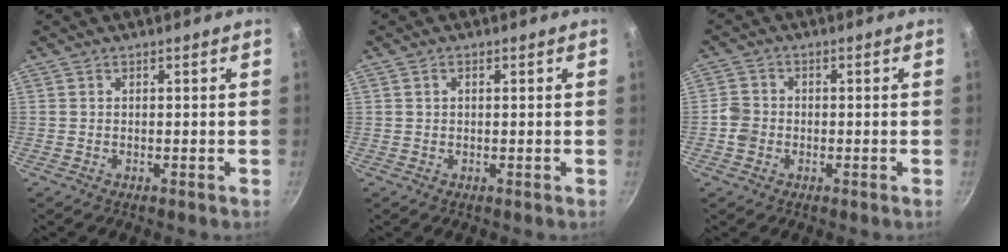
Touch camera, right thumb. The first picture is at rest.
{"total": 0.9, "force": [0.3, 0.6, 0.7], "torque": [-0.011, 0.005, 0.004]}
{"total": 3.5, "force": [-1.1, 3.1, 1.4], "torque": [-0.020, 0.017, -0.026]}